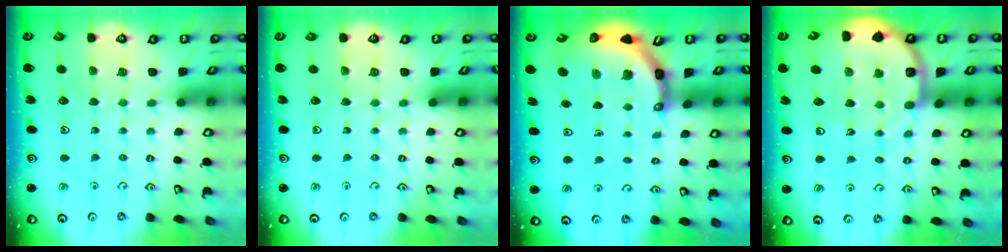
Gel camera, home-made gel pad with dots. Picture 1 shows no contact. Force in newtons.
{"total": 0.0}
{"total": 5.7, "press": 5.7, "slide": 0.7}
{"total": 10.6, "press": 10.5, "slide": 1.4}